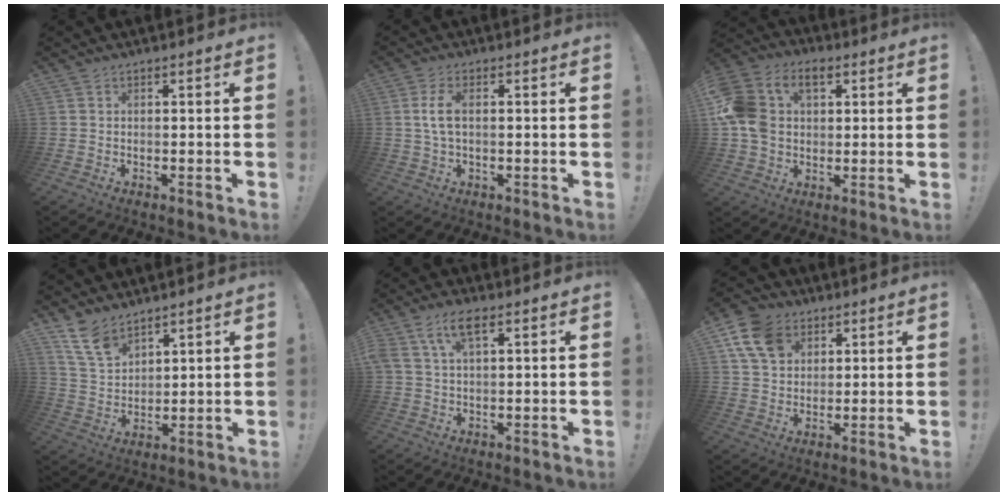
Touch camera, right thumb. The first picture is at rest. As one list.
[{"total": 5.4, "force": [0.6, 2.4, 4.8], "torque": [-0.093, -0.003, 0.009]}, {"total": 15.5, "force": [4.0, 11.4, 9.7], "torque": [-0.200, -0.001, 0.078]}, {"total": 9.7, "force": [7.4, 4.6, 4.1], "torque": [-0.086, -0.041, 0.147]}, {"total": 7.5, "force": [3.5, 3.5, 5.6], "torque": [-0.112, 0.010, 0.068]}, {"total": 12.4, "force": [5.7, 9.3, 6.0], "torque": [-0.100, -0.015, 0.115]}]